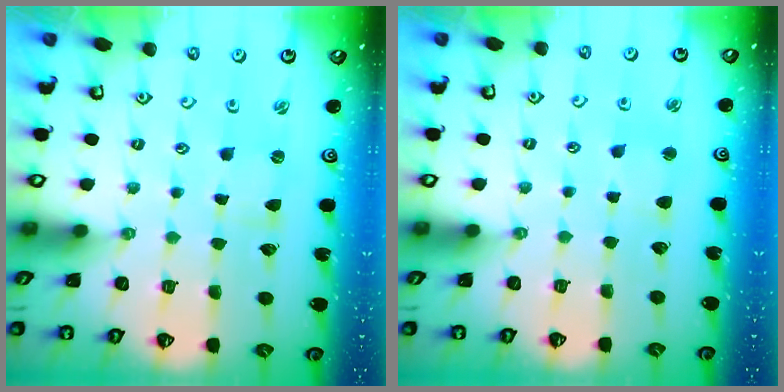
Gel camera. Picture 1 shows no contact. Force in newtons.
{"total": 2.5, "press": 2.4, "slide": 0.5}